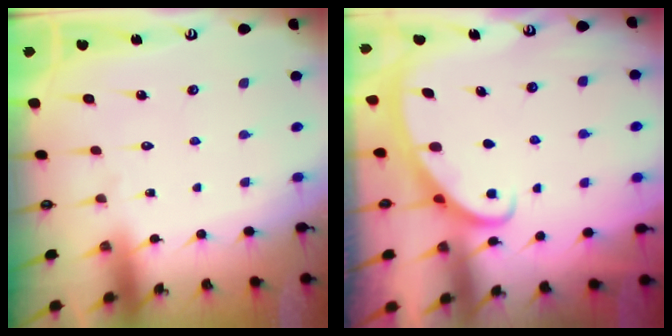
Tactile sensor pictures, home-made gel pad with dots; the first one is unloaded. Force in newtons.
{"total": 2.7, "press": 2.7, "slide": 0.4}